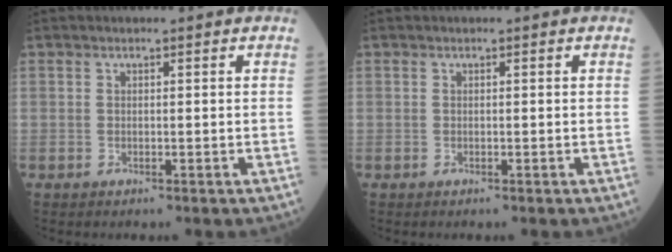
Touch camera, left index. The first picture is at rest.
{"total": 0.0}